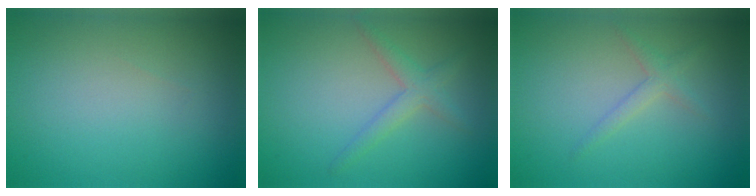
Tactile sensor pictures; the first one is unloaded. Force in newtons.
{"total": 2.1, "press": 2.1, "slide": 0.1}
{"total": 1.3, "press": 1.3, "slide": 0.1}